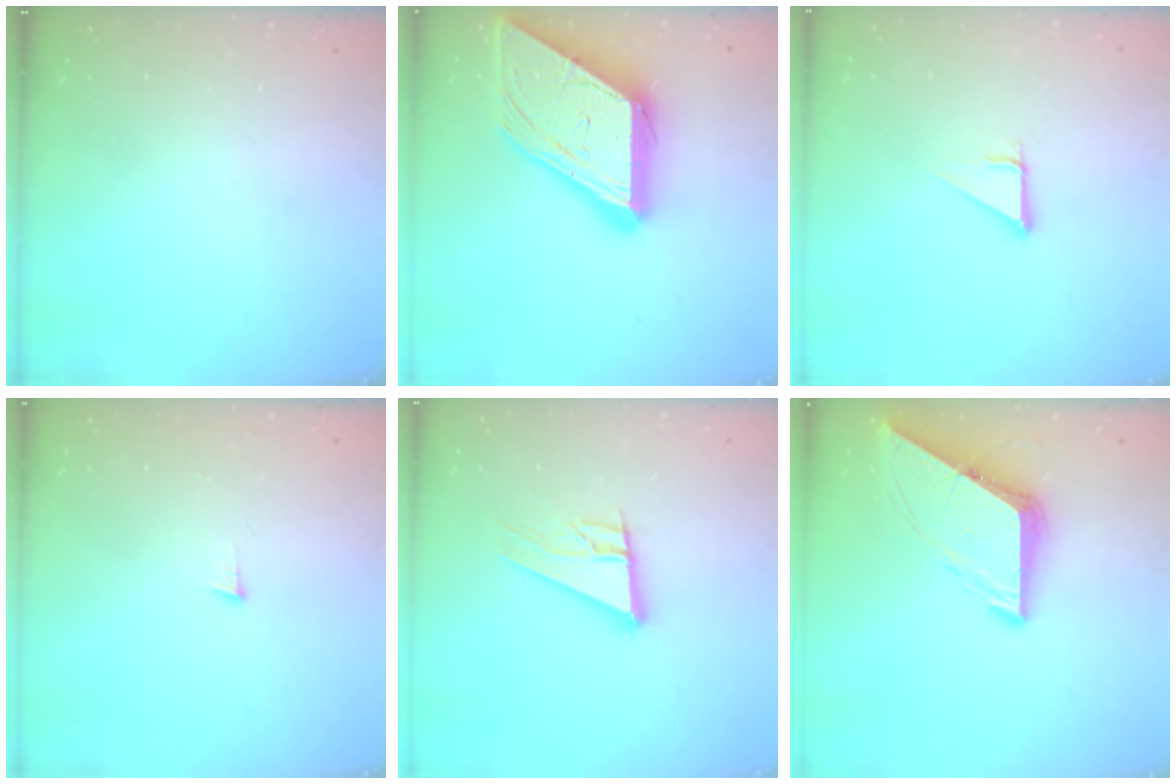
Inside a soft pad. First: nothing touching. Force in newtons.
{"total": 19.0, "press": 18.8, "slide": 2.1}
{"total": 2.9, "press": 2.8, "slide": 0.2}
{"total": 3.6, "press": 3.6, "slide": 0.5}
{"total": 11.4, "press": 11.3, "slide": 2.0}
{"total": 9.5, "press": 9.5, "slide": 1.1}